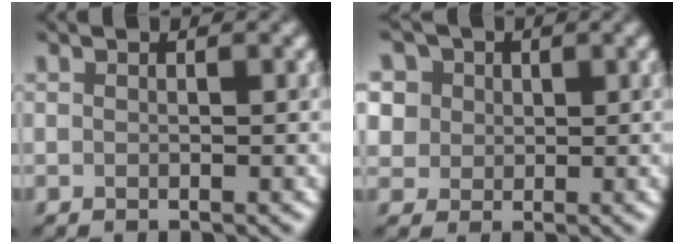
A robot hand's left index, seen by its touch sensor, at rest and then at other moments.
{"total": 6.6, "force": [3.0, 5.3, 2.5], "torque": [-0.047, 0.024, 0.028]}